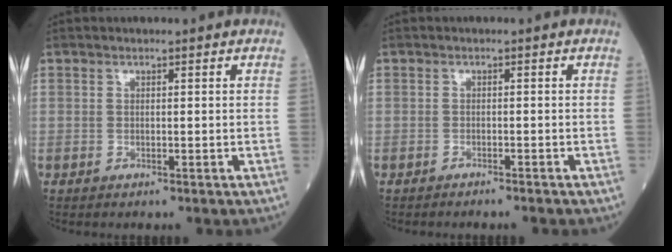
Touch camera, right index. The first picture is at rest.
{"total": 2.5, "force": [-2.3, 0.2, 0.9], "torque": [-0.015, -0.002, -0.028]}